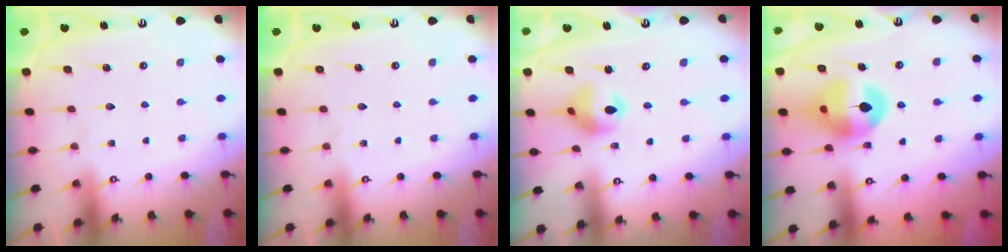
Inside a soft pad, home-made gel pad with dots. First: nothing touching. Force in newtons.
{"total": 0.0}
{"total": 10.1, "press": 10.0, "slide": 1.3}
{"total": 13.5, "press": 13.4, "slide": 1.9}